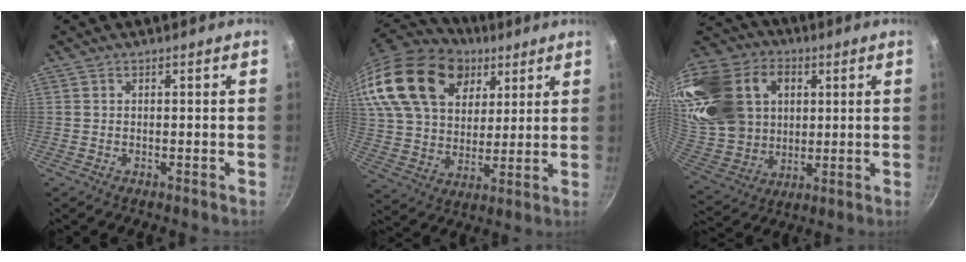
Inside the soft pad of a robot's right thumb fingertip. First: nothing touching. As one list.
[{"total": 27.1, "force": [13.7, 17.9, 15.1], "torque": [-0.288, -0.009, 0.252]}, {"total": 27.9, "force": [8.4, 21.2, 16.1], "torque": [-0.332, 0.007, 0.170]}]